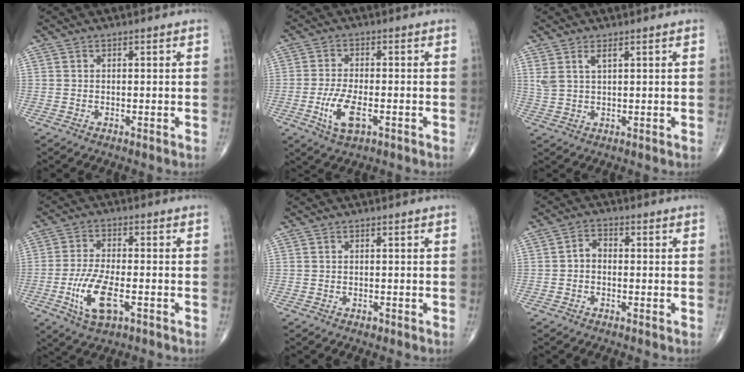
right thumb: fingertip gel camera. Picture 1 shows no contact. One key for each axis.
{"total": 6.8, "fx": -2.4, "fy": 2.9, "fz": 5.7, "tx": -0.116, "ty": 0.004, "tz": -0.041}
{"total": 3.1, "fx": 1.7, "fy": 0.9, "fz": 2.4, "tx": -0.054, "ty": -0.004, "tz": 0.041}
{"total": 9.4, "fx": -3.2, "fy": 3.8, "fz": 7.9, "tx": -0.165, "ty": 0.006, "tz": -0.057}
{"total": 0.7, "fx": -0.5, "fy": 0.4, "fz": 0.4, "tx": -0.005, "ty": 0.000, "tz": -0.007}
{"total": 2.6, "fx": -0.6, "fy": 1.9, "fz": 1.7, "tx": -0.020, "ty": 0.014, "tz": -0.020}